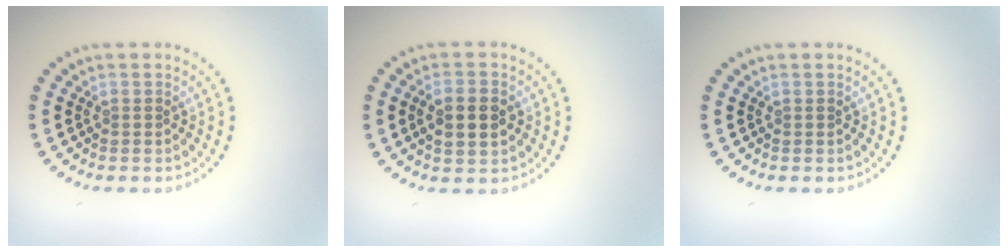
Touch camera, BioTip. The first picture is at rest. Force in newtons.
{"total": 3.2, "press": 3.2, "slide": 0.3}
{"total": 0.0}